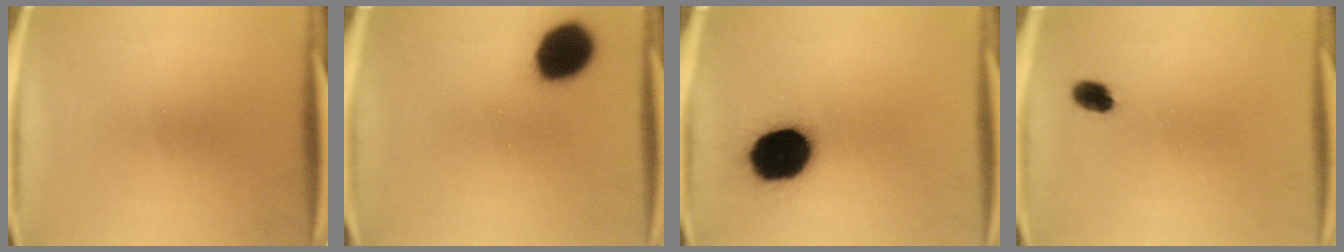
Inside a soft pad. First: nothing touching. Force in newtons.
{"total": 13.4}
{"total": 19.4}
{"total": 3.1}